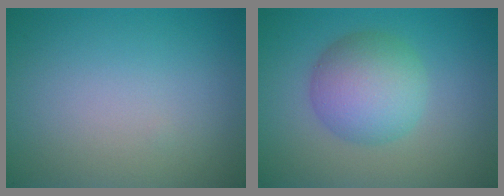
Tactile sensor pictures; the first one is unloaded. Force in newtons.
{"total": 5.6, "press": 5.6, "slide": 0.1}